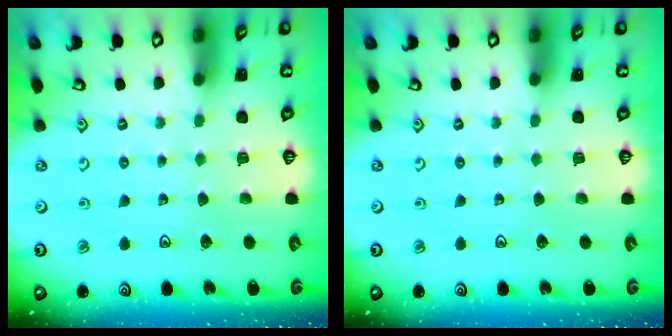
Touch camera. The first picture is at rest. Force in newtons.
{"total": 0.0}